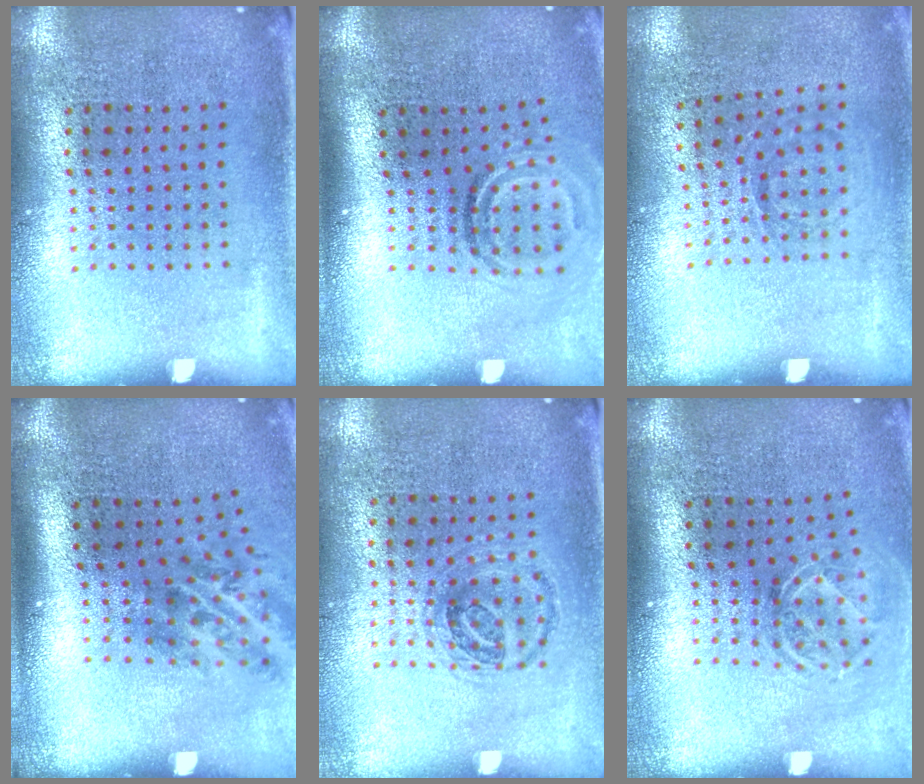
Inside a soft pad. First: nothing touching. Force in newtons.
{"total": 1.9, "press": 1.3, "slide": 1.4}
{"total": 1.0, "press": 0.8, "slide": 0.6}
{"total": 2.1, "press": 1.4, "slide": 1.6}
{"total": 0.9, "press": 0.9, "slide": 0.2}
{"total": 1.7, "press": 1.3, "slide": 1.2}